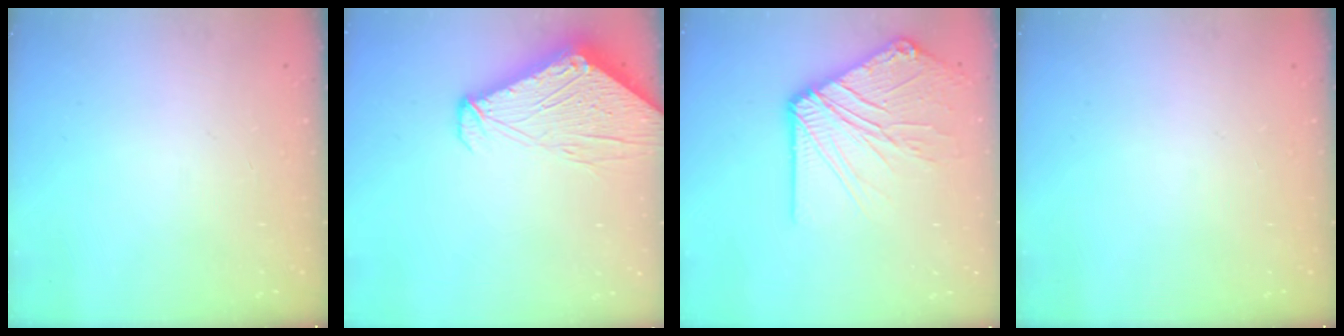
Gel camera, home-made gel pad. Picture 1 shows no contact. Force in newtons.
{"total": 9.6, "press": 9.6, "slide": 1.1}
{"total": 13.7, "press": 13.6, "slide": 2.1}
{"total": 0.0}